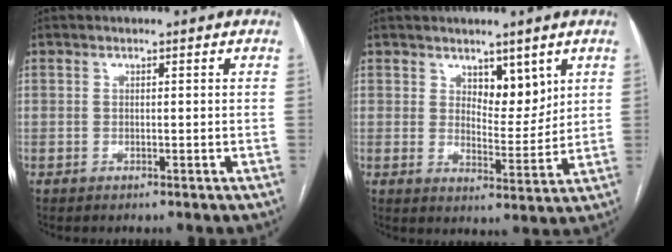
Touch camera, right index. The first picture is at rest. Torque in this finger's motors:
{"motor_torque": [0.19, 0.19, 0.09, 0.01]}